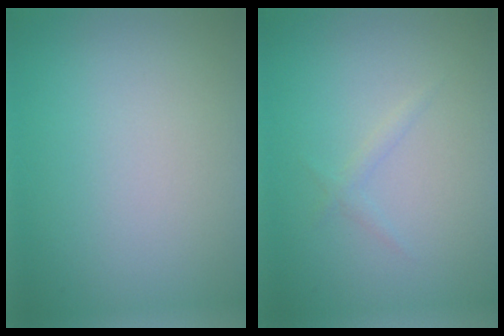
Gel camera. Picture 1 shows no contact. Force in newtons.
{"total": 0.8, "press": 0.8, "slide": 0.1}